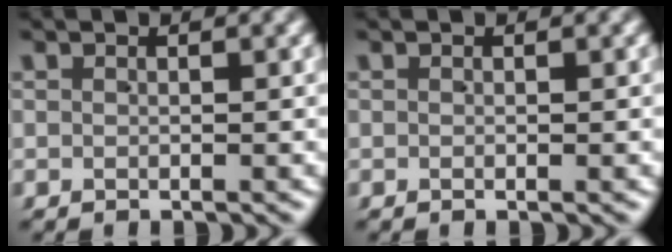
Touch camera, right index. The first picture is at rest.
{"total": 0.0}